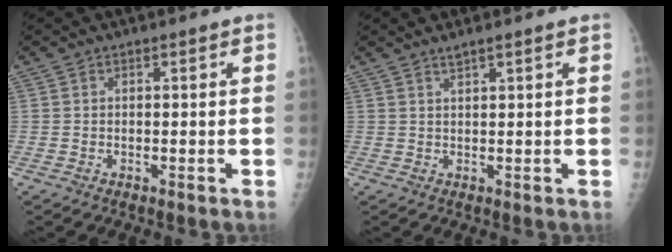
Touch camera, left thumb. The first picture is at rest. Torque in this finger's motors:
{"motor_torque": [-0.03, 0.02, 0.01, 0.03, -0.04]}